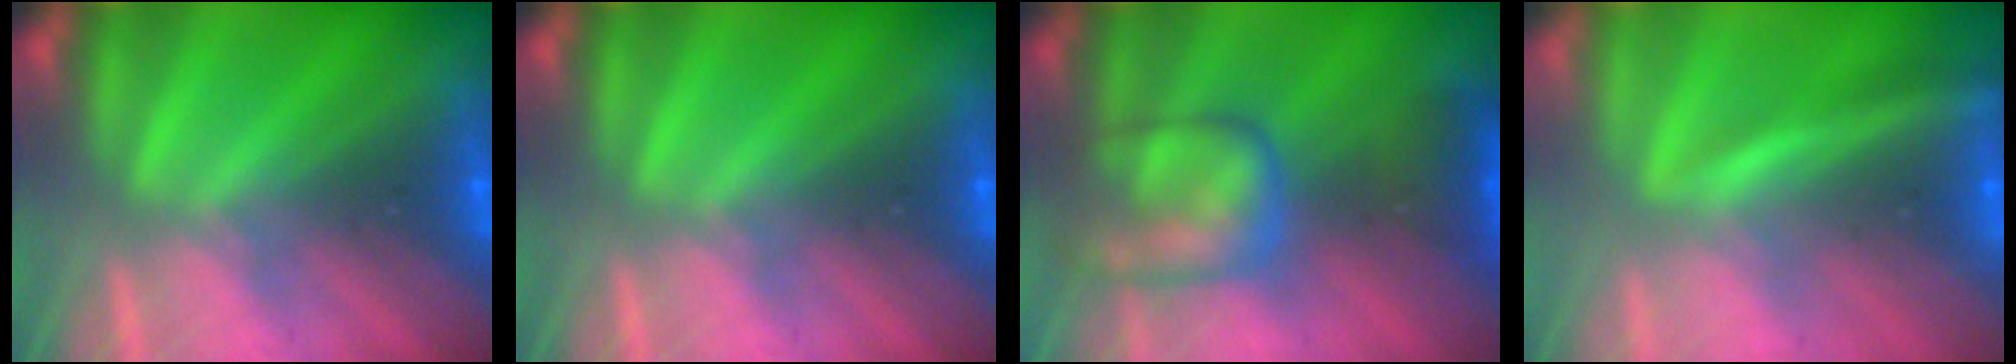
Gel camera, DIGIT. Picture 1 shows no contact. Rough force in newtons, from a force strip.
{"total": 0.0}
{"total": 7.6}
{"total": 2.8}